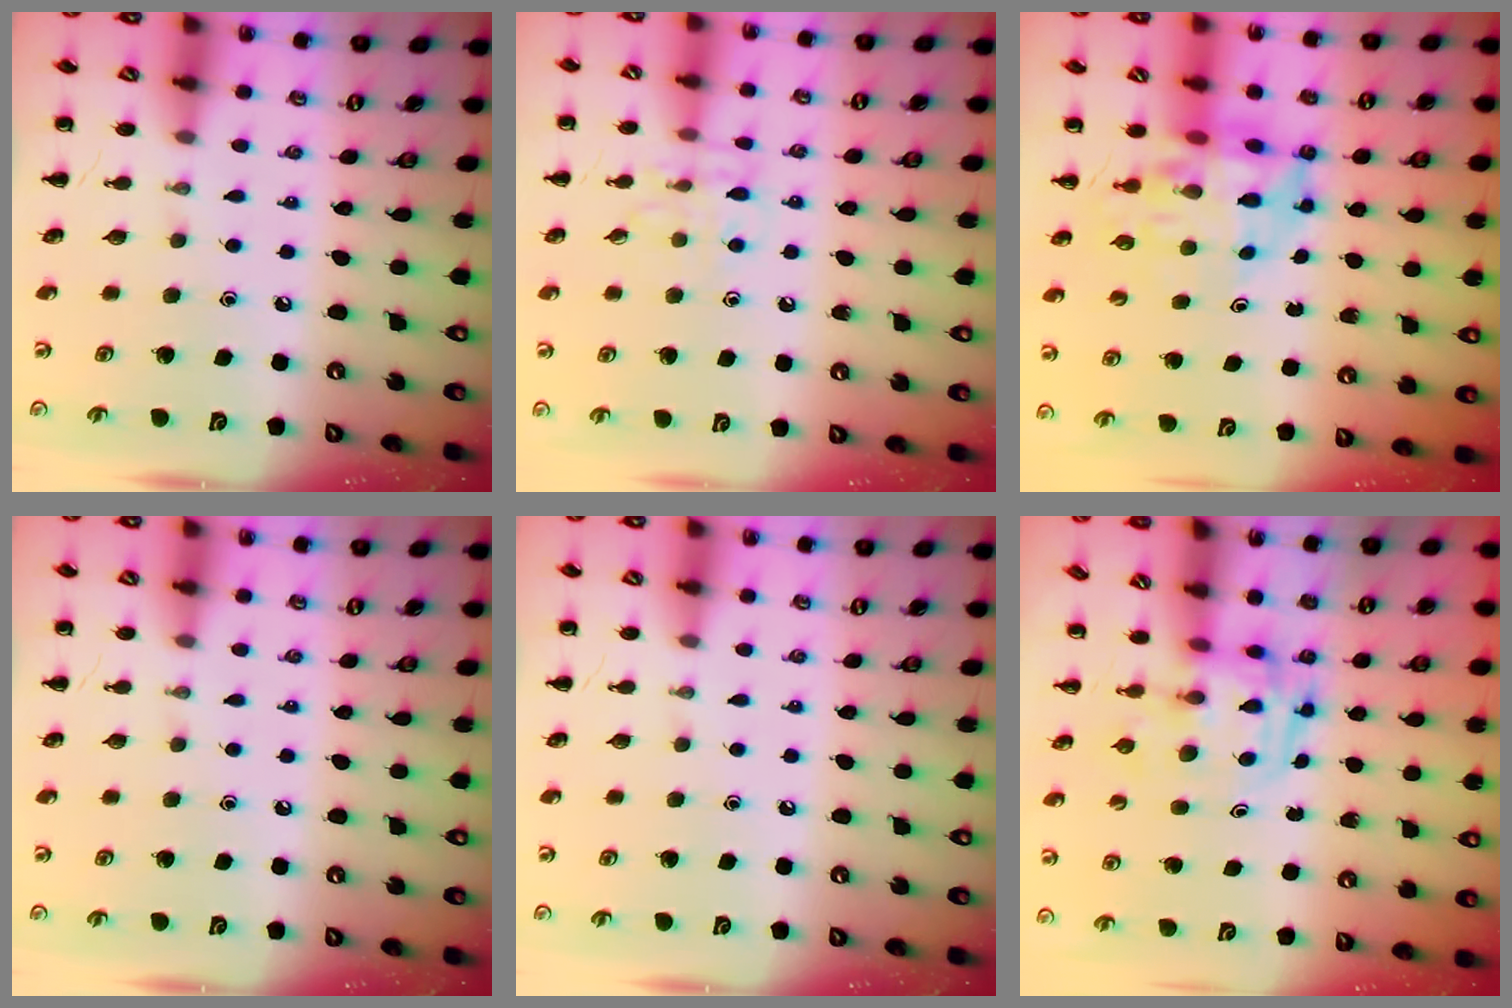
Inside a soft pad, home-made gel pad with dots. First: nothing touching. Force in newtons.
{"total": 7.5, "press": 7.4, "slide": 1.2}
{"total": 9.0, "press": 8.5, "slide": 3.0}
{"total": 0.0}
{"total": 0.0}
{"total": 3.3, "press": 3.3, "slide": 0.5}